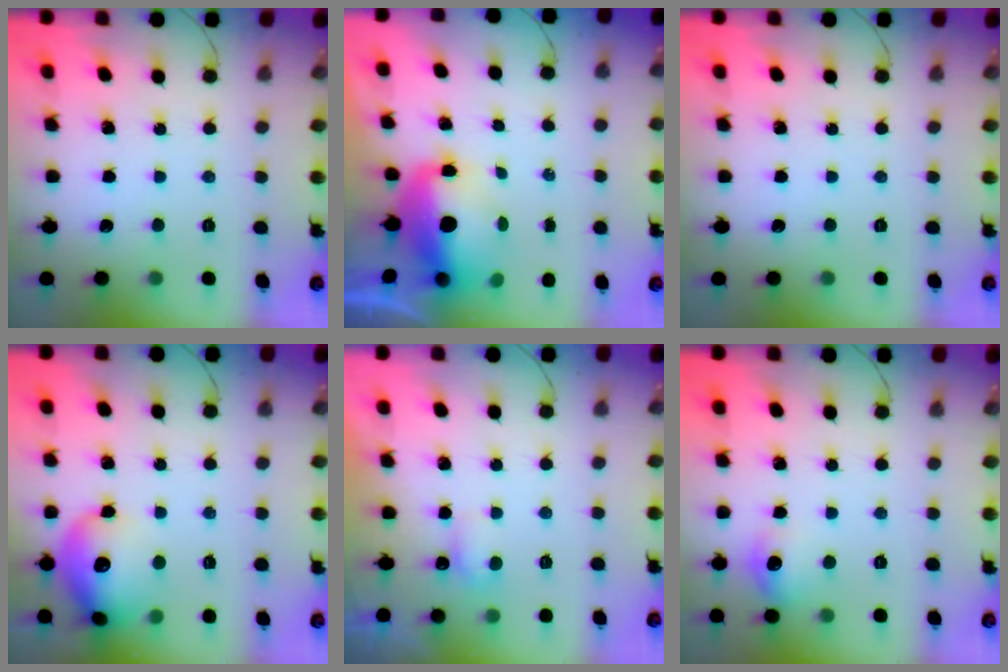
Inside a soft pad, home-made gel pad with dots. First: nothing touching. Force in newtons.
{"total": 11.0, "press": 10.7, "slide": 2.5}
{"total": 0.0}
{"total": 15.1, "press": 15.0, "slide": 1.6}
{"total": 3.7, "press": 3.5, "slide": 1.3}
{"total": 7.7, "press": 7.6, "slide": 1.1}